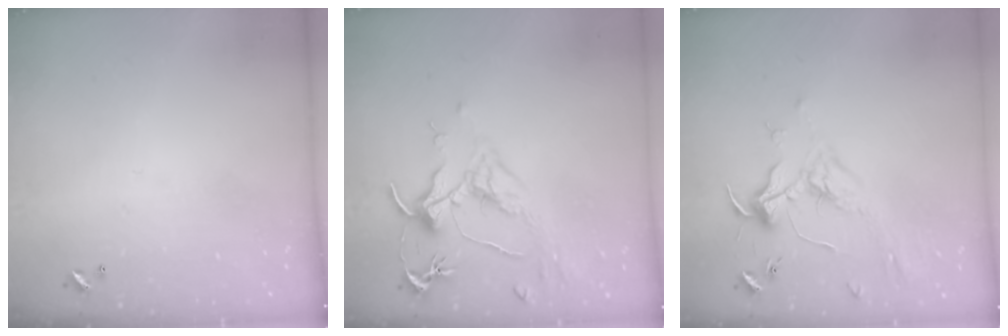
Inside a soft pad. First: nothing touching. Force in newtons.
{"total": 1.6, "press": 1.4, "slide": 0.9}
{"total": 1.8, "press": 1.6, "slide": 0.7}